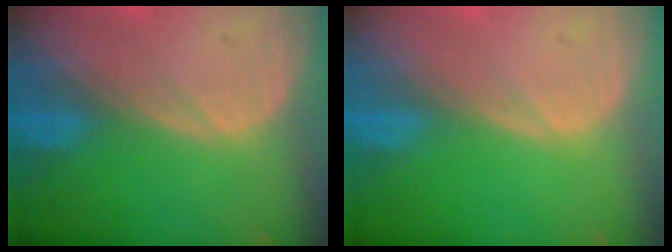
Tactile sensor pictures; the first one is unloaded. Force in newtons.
{"total": 0.0}